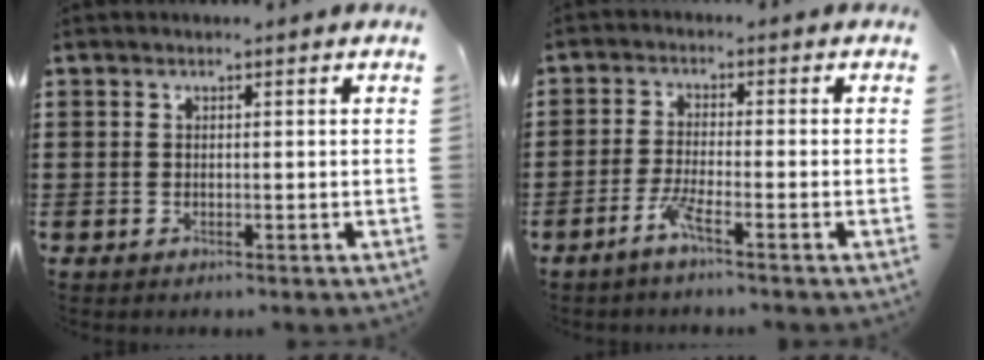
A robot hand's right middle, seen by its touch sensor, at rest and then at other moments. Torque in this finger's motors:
{"motor_torque": [-0.12, 0.06, 0.18, 0.03]}